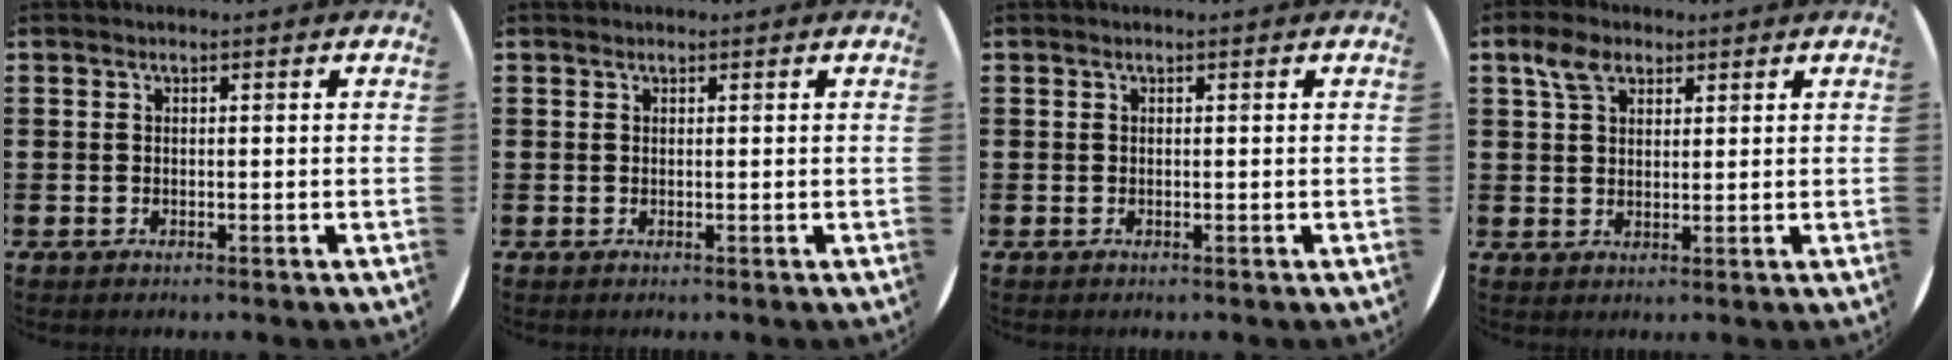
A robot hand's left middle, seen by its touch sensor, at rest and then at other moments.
{"total": 0.0}
{"total": 0.0}
{"total": 4.1, "force": [2.6, 2.4, 2.1], "torque": [-0.039, 0.006, 0.047]}